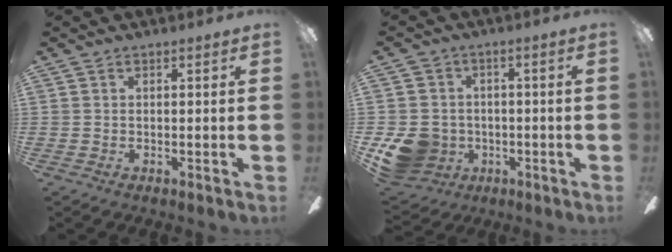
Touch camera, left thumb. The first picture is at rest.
{"total": 10.8, "force": [-3.7, 9.3, 3.8], "torque": [-0.107, 0.024, -0.063]}